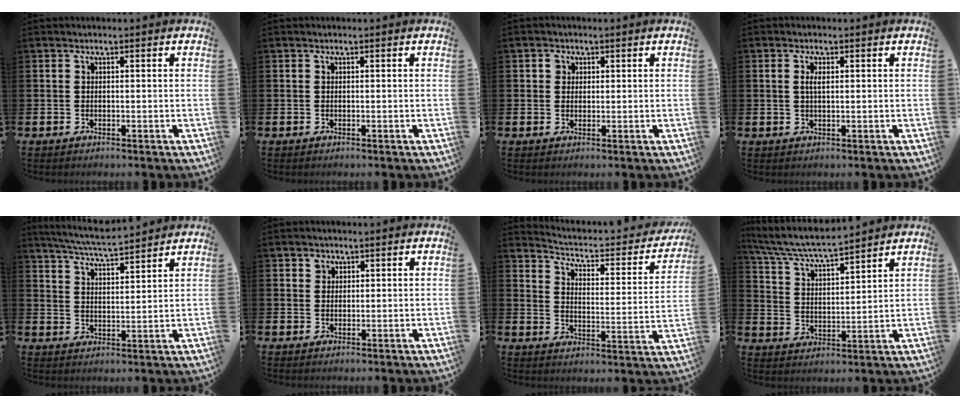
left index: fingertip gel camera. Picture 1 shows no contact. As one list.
[{"total": 0.0}, {"total": 1.7, "force": [0.9, 1.4, 0.2], "torque": [0.009, 0.003, 0.013]}, {"total": 1.8, "force": [0.5, 0.7, 1.6], "torque": [-0.024, 0.001, 0.006]}, {"total": 5.9, "force": [5.8, 0.0, 1.4], "torque": [-0.051, -0.032, 0.103]}, {"total": 1.7, "force": [1.3, 1.1, 0.0], "torque": [0.014, -0.001, 0.023]}, {"total": 3.9, "force": [3.3, 1.5, 1.5], "torque": [-0.056, -0.027, 0.046]}, {"total": 6.6, "force": [6.2, 0.3, 2.1], "torque": [-0.071, -0.040, 0.107]}]